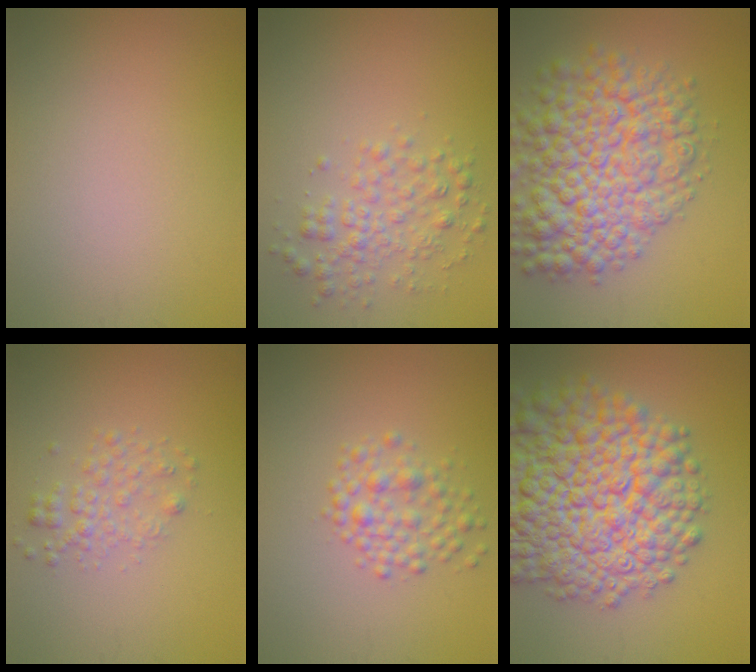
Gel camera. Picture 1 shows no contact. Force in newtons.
{"total": 2.9, "press": 2.9, "slide": 0.0}
{"total": 10.1, "press": 10.1, "slide": 0.4}
{"total": 1.9, "press": 1.9, "slide": 0.1}
{"total": 2.6, "press": 2.6, "slide": 0.0}
{"total": 15.4, "press": 15.4, "slide": 0.6}